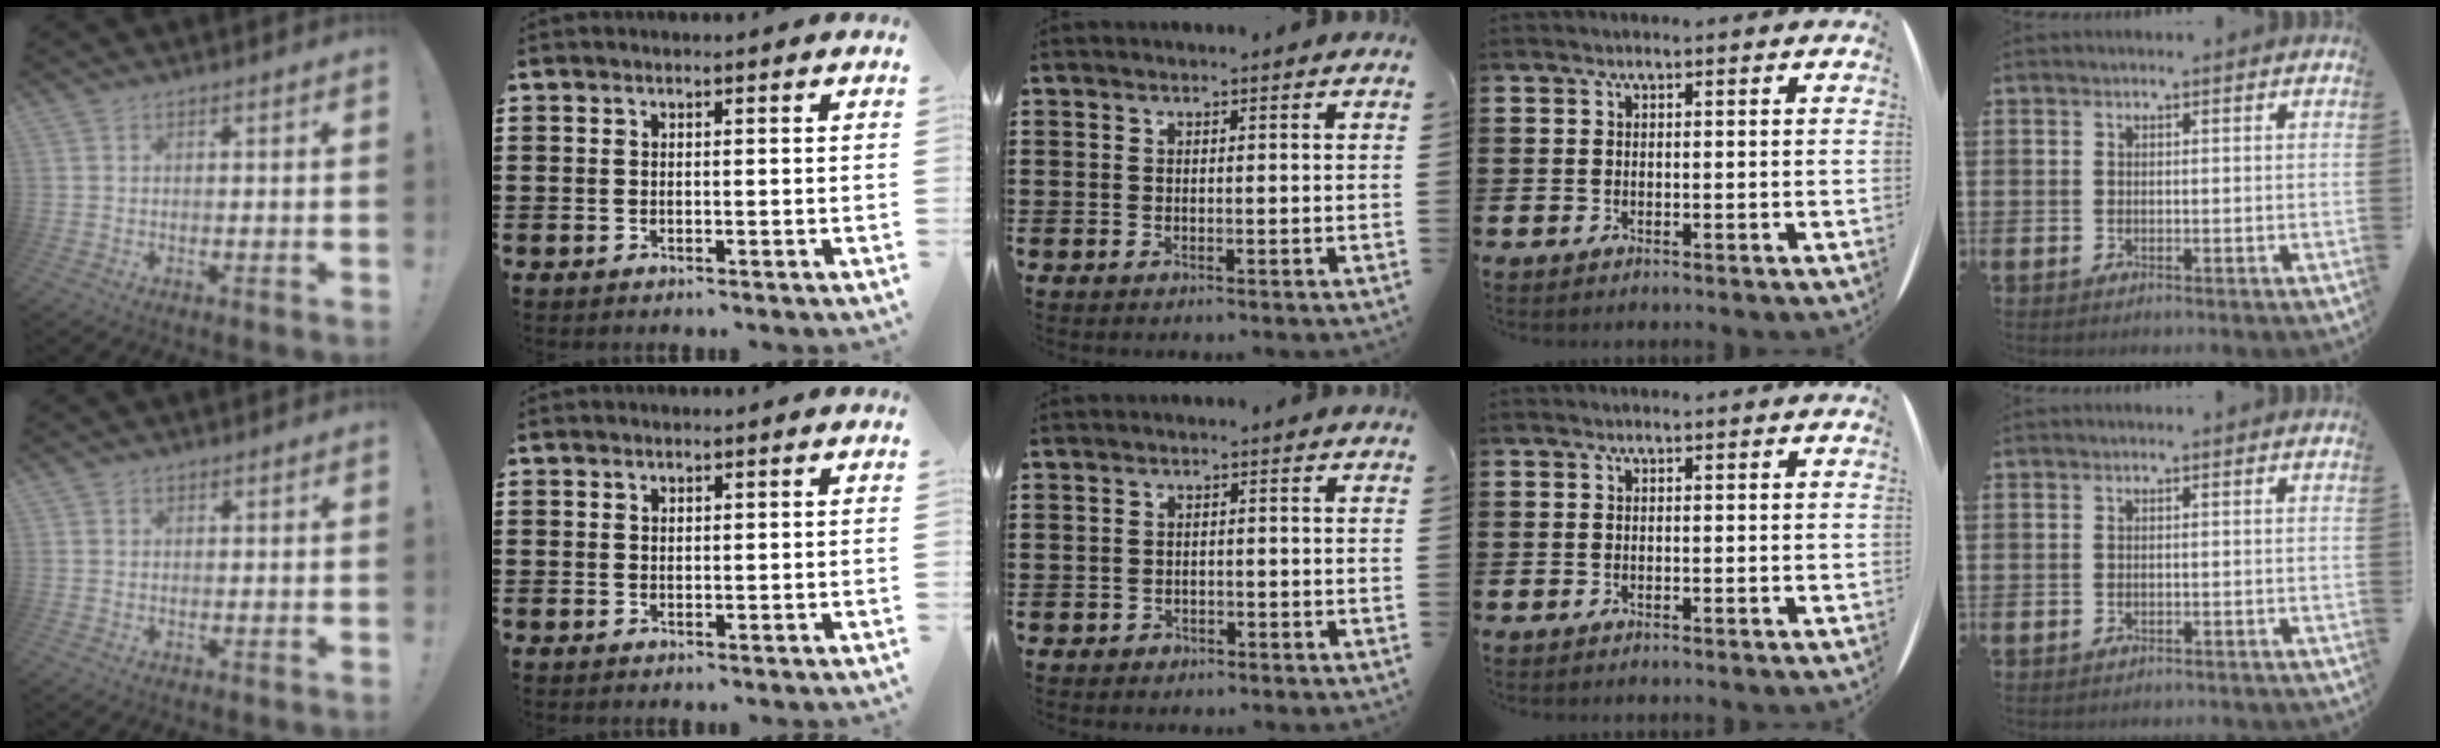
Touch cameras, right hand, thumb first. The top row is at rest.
{"thumb": {"total": 0.7, "force": [0.4, 0.5, -0.1], "torque": [0.007, -0.002, 0.006]}, "index": {"total": 0.6, "force": [0.5, 0.4, 0.1], "torque": [-0.003, 0.001, 0.010]}, "middle": {"total": 1.0, "force": [-0.8, 0.6, 0.1], "torque": [-0.005, 0.001, -0.018]}, "little": {"total": 0.7, "force": [-0.7, 0.0, 0.0], "torque": [-0.002, -0.001, -0.015]}}